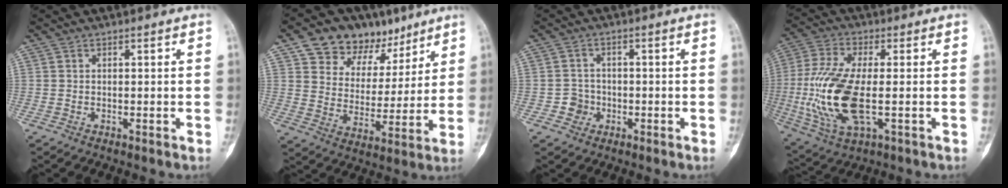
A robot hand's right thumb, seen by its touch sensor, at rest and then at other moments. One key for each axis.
{"total": 15.6, "fx": 10.1, "fy": 10.2, "fz": 6.2, "tx": -0.052, "ty": -0.032, "tz": 0.167}
{"total": 3.1, "fx": -1.1, "fy": 2.9, "fz": 0.4, "tx": 0.013, "ty": 0.011, "tz": -0.023}
{"total": 16.9, "fx": -2.1, "fy": 6.9, "fz": 15.3, "tx": -0.342, "ty": -0.006, "tz": -0.034}